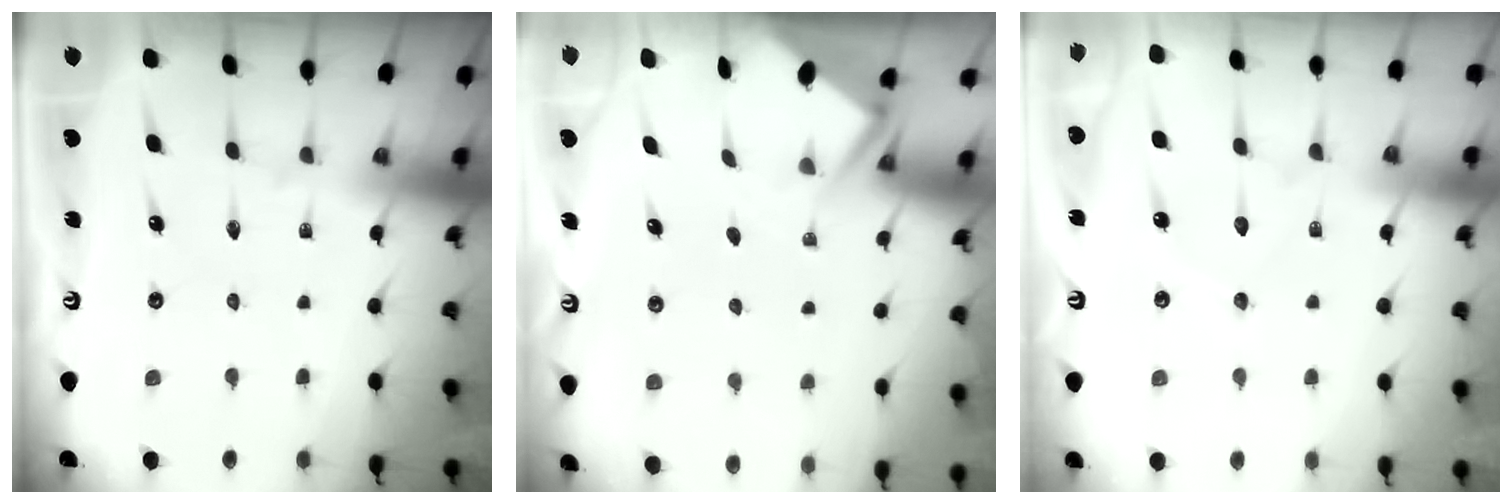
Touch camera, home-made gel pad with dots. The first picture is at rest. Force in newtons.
{"total": 2.8, "press": 2.8, "slide": 0.4}
{"total": 6.3, "press": 6.2, "slide": 0.5}